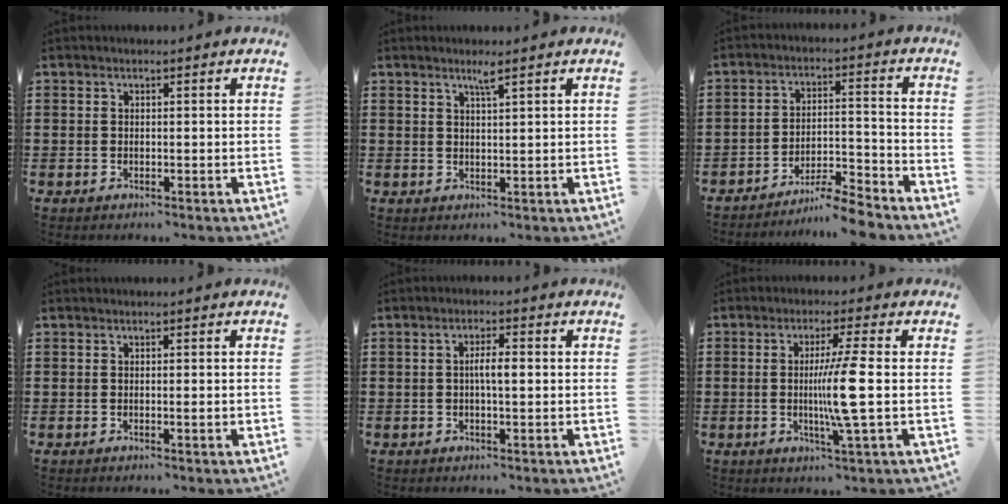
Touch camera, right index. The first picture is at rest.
{"total": 2.1, "force": [1.5, -0.1, 1.4], "torque": [-0.029, -0.002, 0.026]}
{"total": 6.2, "force": [-6.0, 0.0, 1.8], "torque": [-0.030, 0.003, -0.115]}
{"total": 1.2, "force": [-0.1, 0.0, 1.1], "torque": [-0.019, -0.003, -0.002]}
{"total": 3.2, "force": [-0.1, 0.7, 3.1], "torque": [-0.055, 0.001, -0.004]}
{"total": 8.5, "force": [-0.5, -0.9, 8.4], "torque": [-0.156, -0.016, -0.017]}